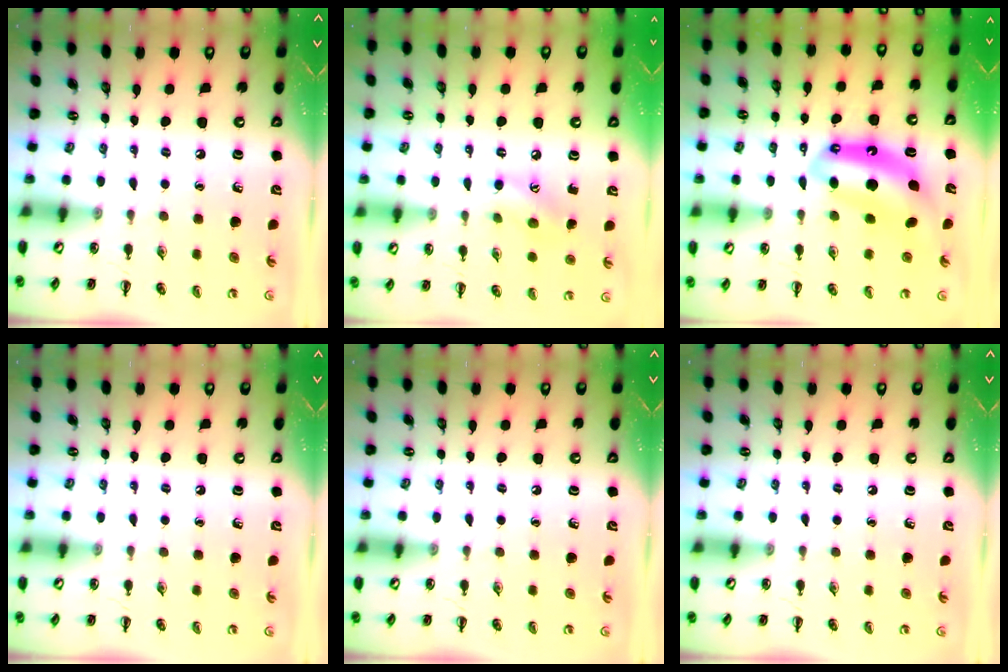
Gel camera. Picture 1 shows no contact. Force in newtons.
{"total": 7.4, "press": 7.3, "slide": 0.6}
{"total": 12.5, "press": 12.1, "slide": 3.2}
{"total": 0.0}
{"total": 0.0}
{"total": 0.0}